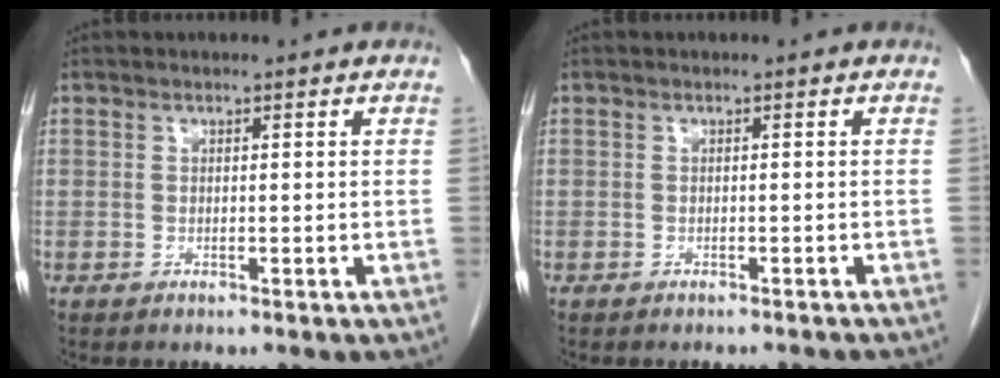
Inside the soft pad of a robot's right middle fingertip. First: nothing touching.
{"total": 4.1, "force": [-3.9, 0.7, 1.1], "torque": [-0.017, -0.010, -0.043]}